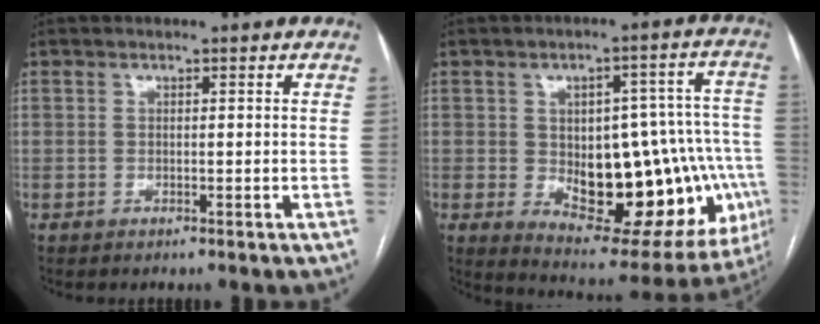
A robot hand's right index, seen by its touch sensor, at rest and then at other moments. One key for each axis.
{"total": 24.0, "fx": -4.3, "fy": 11.2, "fz": 20.8, "tx": -0.215, "ty": 0.029, "tz": -0.029}